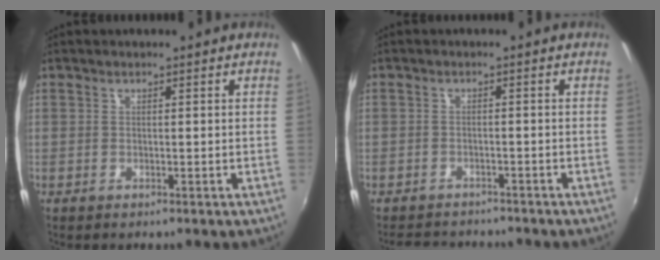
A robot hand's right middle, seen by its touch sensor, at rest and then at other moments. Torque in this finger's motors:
{"motor_torque": [0.03, -0.84, -0.53, -0.14]}